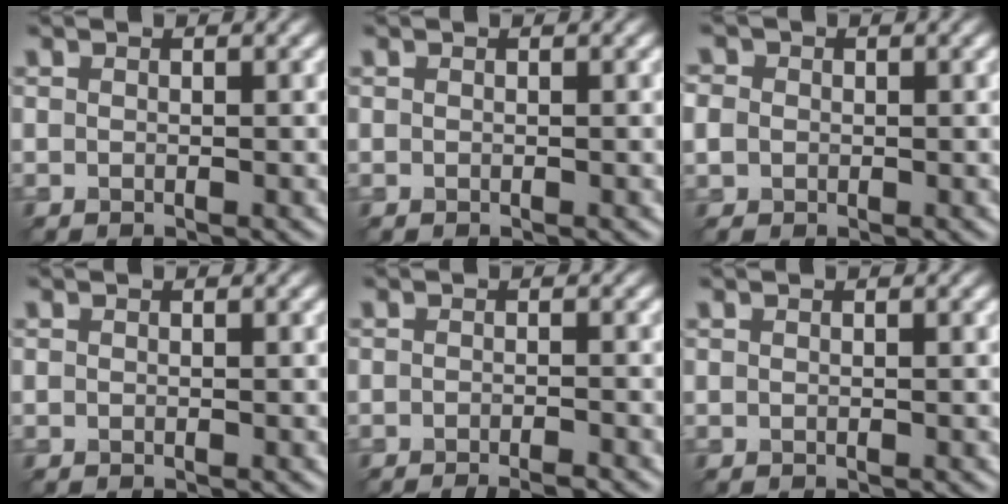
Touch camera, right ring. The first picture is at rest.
{"total": 0.0}
{"total": 2.0, "force": [0.2, 1.9, 0.7], "torque": [-0.014, 0.007, -0.002]}
{"total": 0.0}
{"total": 2.9, "force": [-2.1, 0.6, 1.9], "torque": [-0.018, 0.000, -0.035]}
{"total": 0.0}